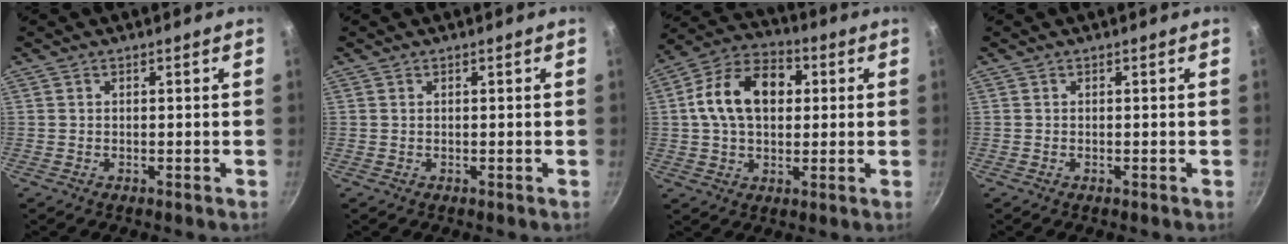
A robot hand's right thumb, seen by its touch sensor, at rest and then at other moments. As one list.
[{"total": 0.0}, {"total": 14.9, "force": [2.4, 10.2, 10.6], "torque": [-0.152, 0.022, 0.024]}, {"total": 0.0}]